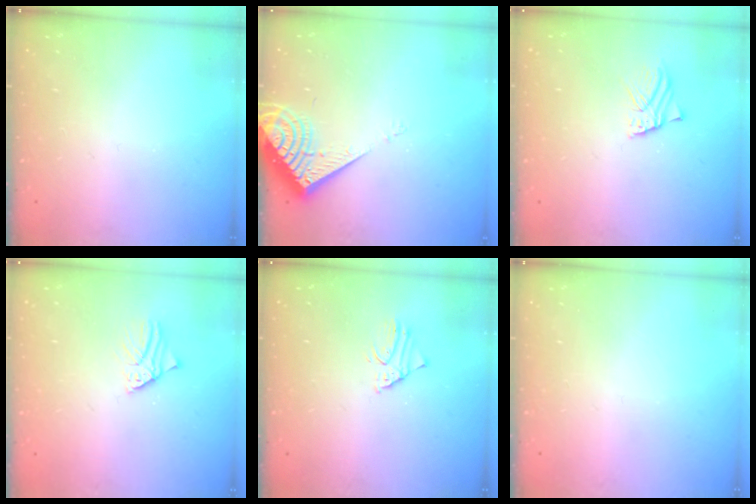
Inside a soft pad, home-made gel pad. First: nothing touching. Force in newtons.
{"total": 10.0, "press": 9.9, "slide": 1.3}
{"total": 2.1, "press": 2.1, "slide": 0.0}
{"total": 2.0, "press": 2.0, "slide": 0.2}
{"total": 1.5, "press": 1.5, "slide": 0.1}
{"total": 0.0}